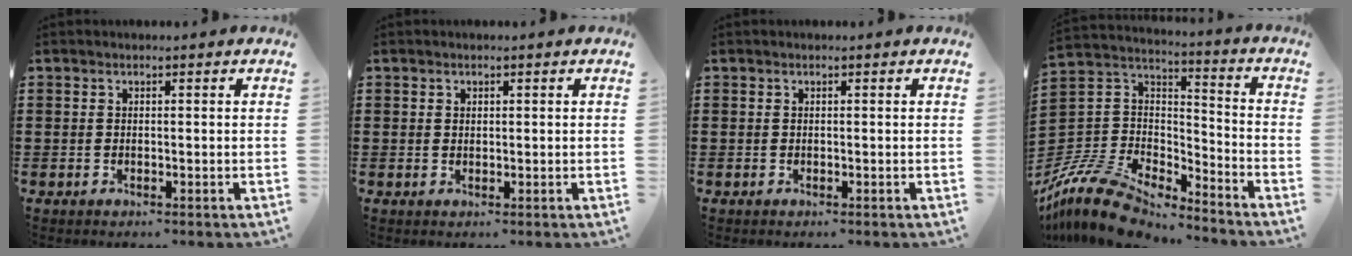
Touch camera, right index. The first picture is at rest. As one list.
[{"total": 0.6, "force": [0.4, 0.5, 0.1], "torque": [-0.003, 0.003, 0.008]}, {"total": 0.0}, {"total": 11.5, "force": [-10.4, 3.4, 3.6], "torque": [-0.104, 0.009, -0.214]}]